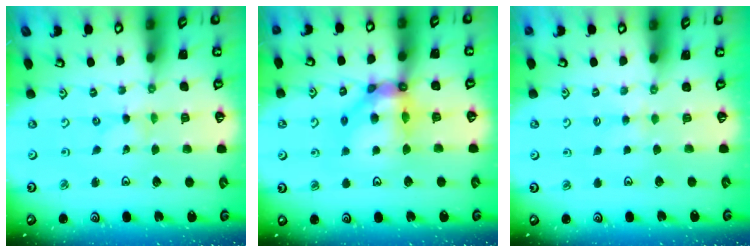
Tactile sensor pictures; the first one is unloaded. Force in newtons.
{"total": 11.5, "press": 11.2, "slide": 2.2}
{"total": 2.1, "press": 2.1, "slide": 0.4}